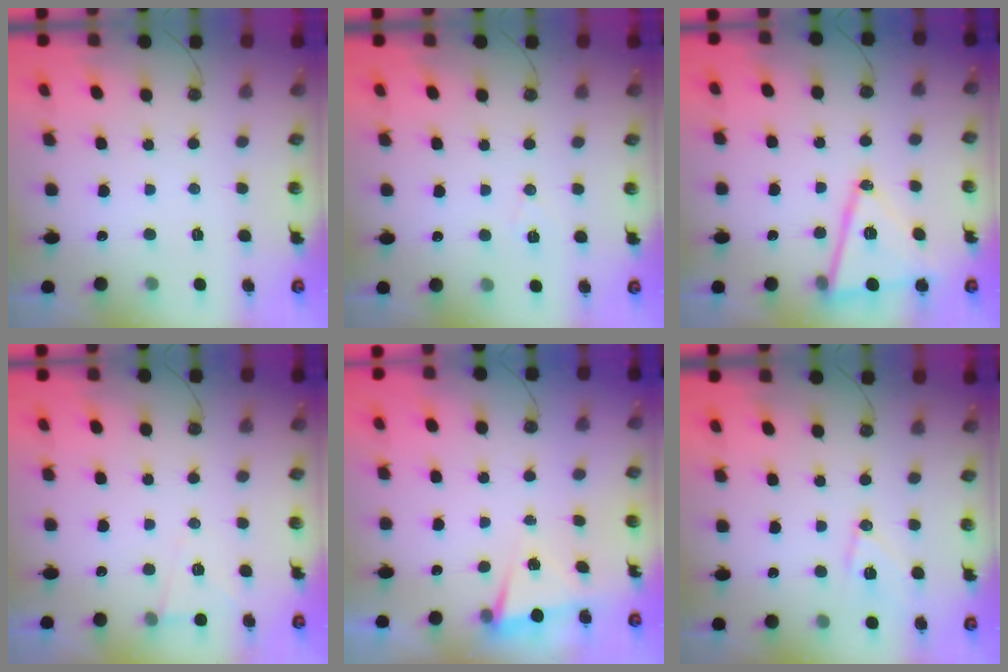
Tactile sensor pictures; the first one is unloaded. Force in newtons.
{"total": 5.6, "press": 3.4, "slide": 4.4}
{"total": 15.7, "press": 15.2, "slide": 3.8}
{"total": 5.8, "press": 3.5, "slide": 4.5}
{"total": 2.8, "press": 1.8, "slide": 2.2}
{"total": 9.9, "press": 9.9, "slide": 0.9}